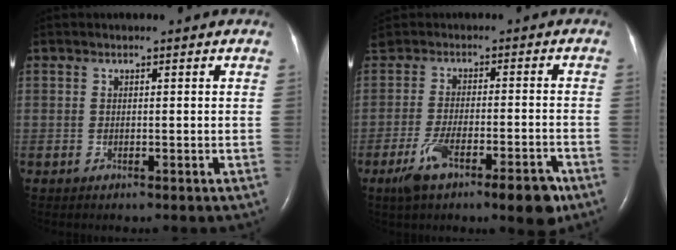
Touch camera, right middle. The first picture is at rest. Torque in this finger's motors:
{"motor_torque": [0.74, -0.15, 0.24, 0.04]}